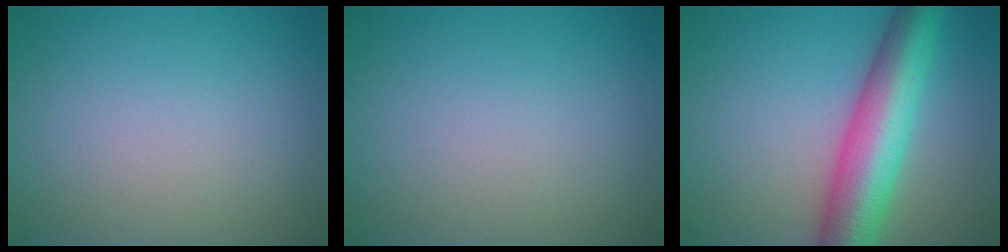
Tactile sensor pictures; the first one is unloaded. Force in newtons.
{"total": 0.0}
{"total": 9.2, "press": 9.1, "slide": 0.2}